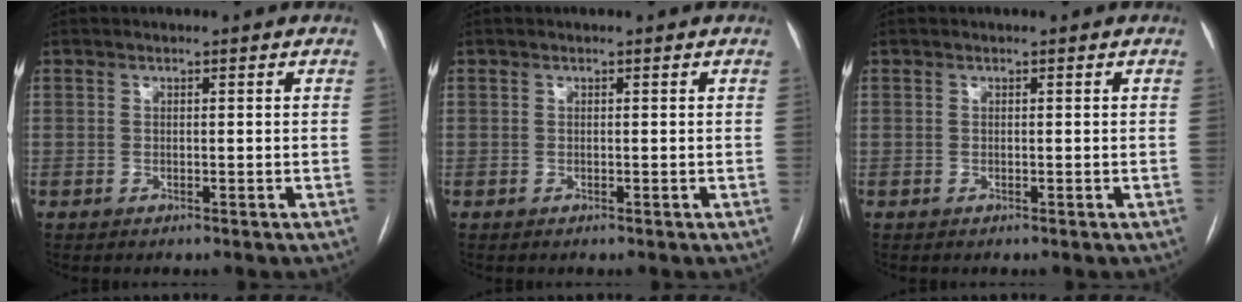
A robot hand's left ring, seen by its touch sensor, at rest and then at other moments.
{"total": 0.0}
{"total": 0.0}